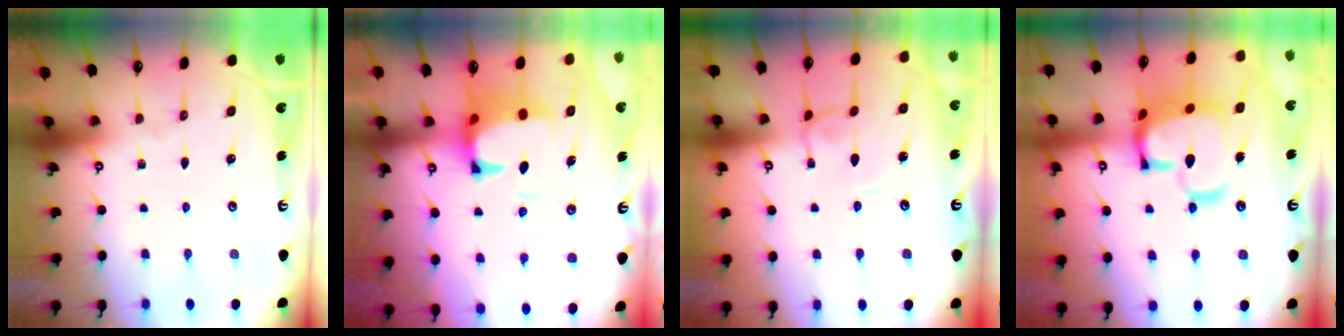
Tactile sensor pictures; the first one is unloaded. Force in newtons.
{"total": 2.7, "press": 2.5, "slide": 1.1}
{"total": 2.1, "press": 2.1, "slide": 0.3}
{"total": 13.3, "press": 13.2, "slide": 1.6}